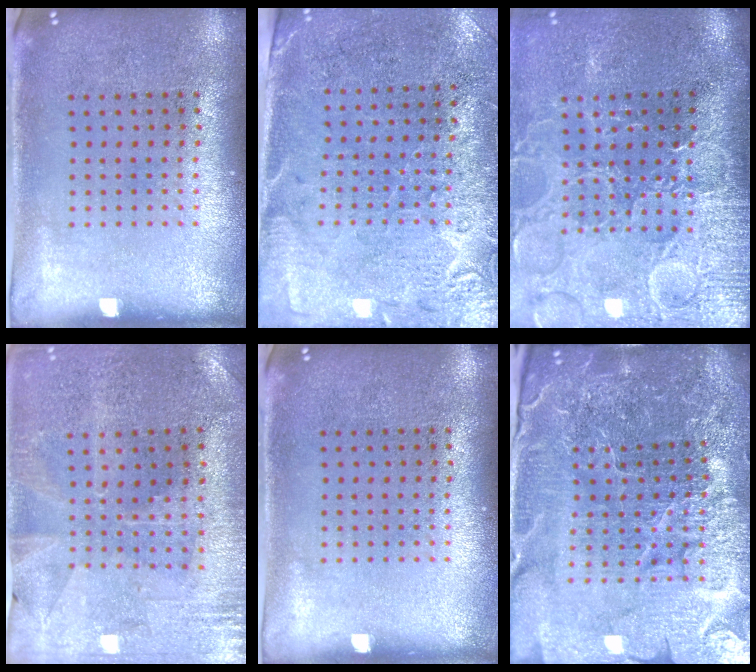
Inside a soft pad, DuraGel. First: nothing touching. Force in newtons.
{"total": 2.8, "press": 2.5, "slide": 1.3}
{"total": 4.3, "press": 3.8, "slide": 2.0}
{"total": 0.5, "press": 0.5, "slide": 0.3}
{"total": 0.0}
{"total": 6.5, "press": 5.7, "slide": 3.1}